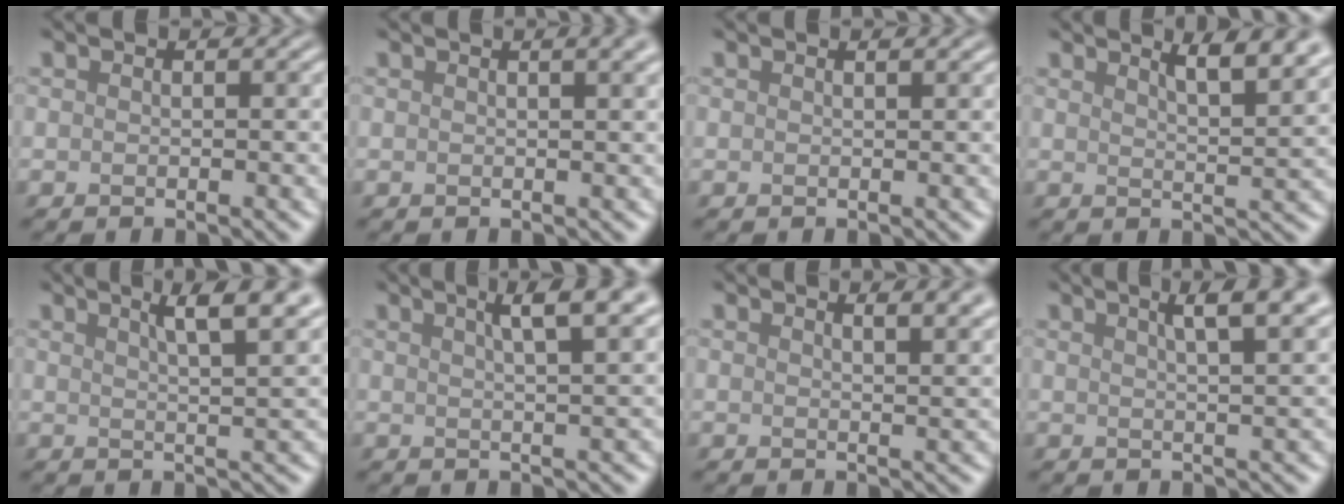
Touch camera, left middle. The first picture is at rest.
{"total": 5.2, "force": [2.6, 2.4, 3.7], "torque": [-0.013, 0.038, 0.006]}
{"total": 1.1, "force": [0.7, 0.4, 0.7], "torque": [-0.002, -0.002, 0.000]}
{"total": 5.7, "force": [3.8, 1.6, 4.0], "torque": [-0.029, 0.023, 0.038]}
{"total": 5.7, "force": [3.2, 1.3, 4.5], "torque": [-0.039, 0.020, 0.037]}
{"total": 4.6, "force": [2.4, 0.8, 3.8], "torque": [-0.037, 0.018, 0.031]}
{"total": 5.3, "force": [3.3, 2.1, 3.6], "torque": [-0.012, 0.034, 0.020]}
{"total": 5.0, "force": [2.8, 1.2, 4.0], "torque": [-0.033, 0.024, 0.022]}